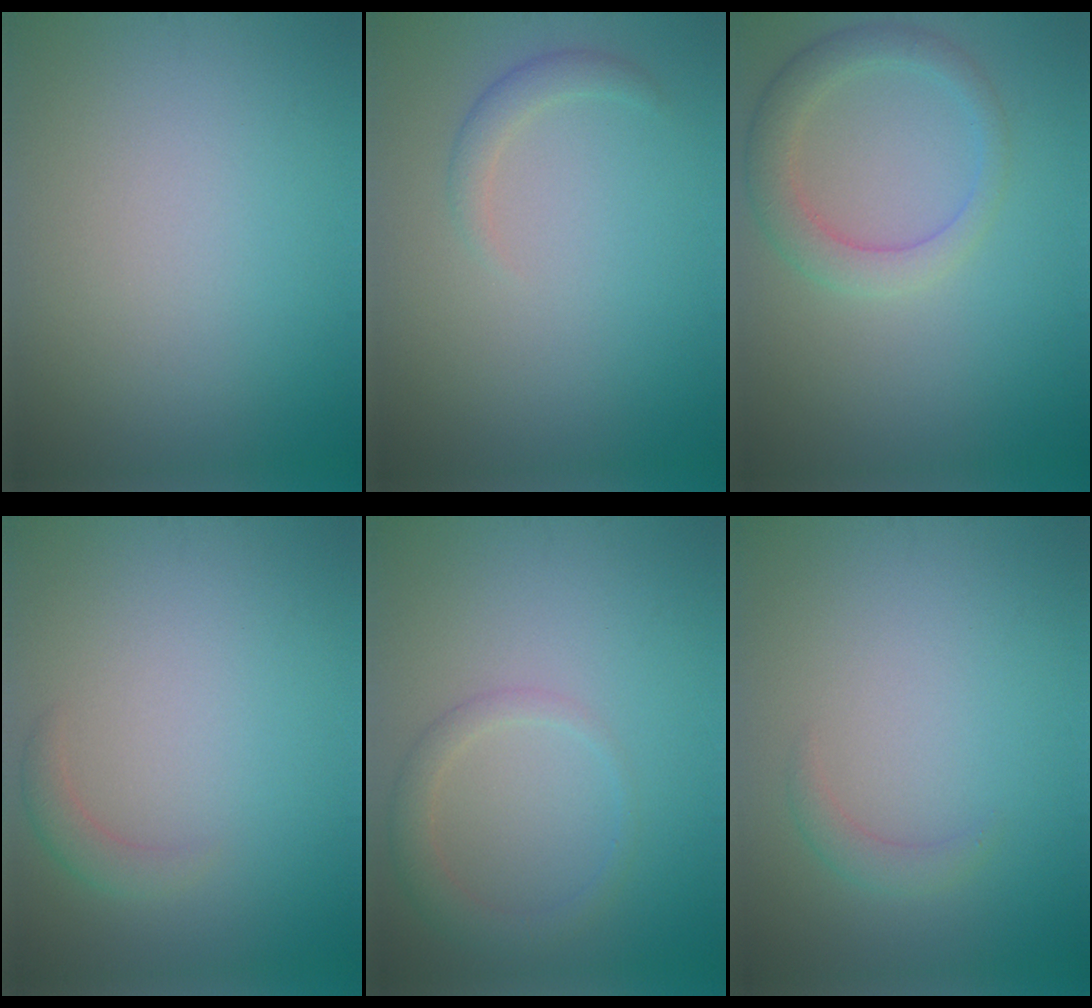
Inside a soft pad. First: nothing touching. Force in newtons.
{"total": 1.5, "press": 1.5, "slide": 0.1}
{"total": 3.6, "press": 3.5, "slide": 0.2}
{"total": 1.5, "press": 1.5, "slide": 0.1}
{"total": 2.3, "press": 2.3, "slide": 0.2}
{"total": 1.4, "press": 1.4, "slide": 0.0}